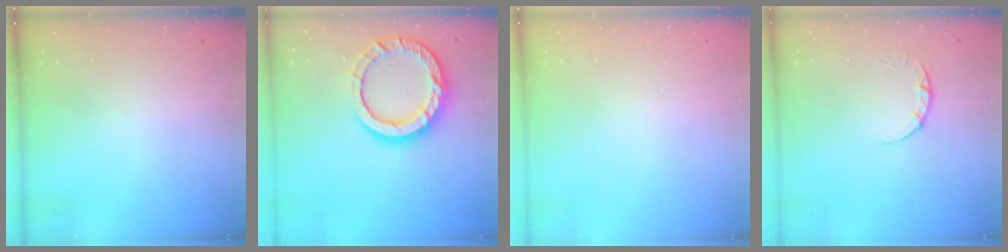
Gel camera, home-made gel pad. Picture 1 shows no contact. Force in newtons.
{"total": 14.6, "press": 14.5, "slide": 1.3}
{"total": 2.6, "press": 2.6, "slide": 0.2}
{"total": 2.7, "press": 2.7, "slide": 0.4}